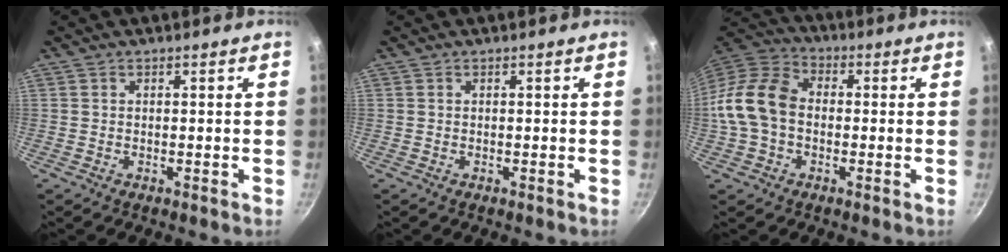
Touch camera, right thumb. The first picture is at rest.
{"total": 0.0}
{"total": 13.3, "force": [-0.9, 9.7, 9.1], "torque": [-0.153, 0.035, -0.036]}